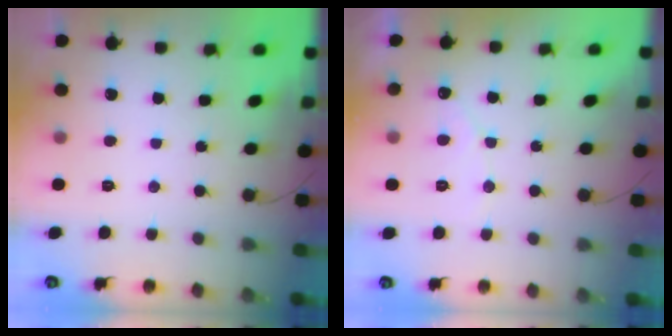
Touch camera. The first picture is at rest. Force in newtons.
{"total": 4.7, "press": 4.7, "slide": 0.4}